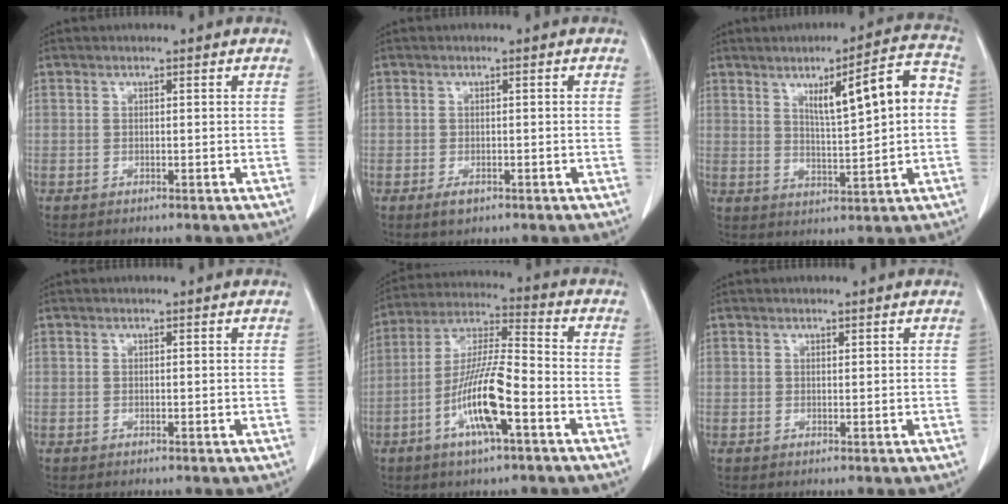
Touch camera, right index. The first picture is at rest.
{"total": 1.7, "force": [-1.0, 0.8, 1.1], "torque": [-0.022, -0.001, -0.010]}
{"total": 10.8, "force": [2.1, 1.4, 10.5], "torque": [-0.153, 0.020, 0.036]}
{"total": 0.0}
{"total": 12.6, "force": [-4.7, 1.6, 11.6], "torque": [-0.226, -0.001, -0.086]}
{"total": 0.0}